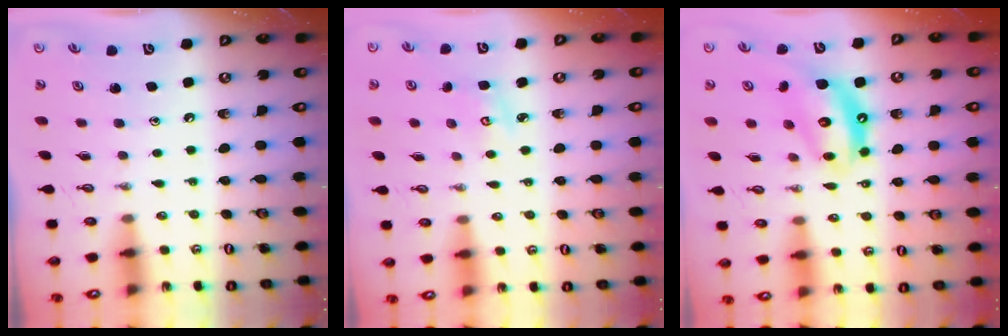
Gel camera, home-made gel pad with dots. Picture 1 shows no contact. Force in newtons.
{"total": 3.4, "press": 3.4, "slide": 0.3}
{"total": 11.5, "press": 11.5, "slide": 1.1}